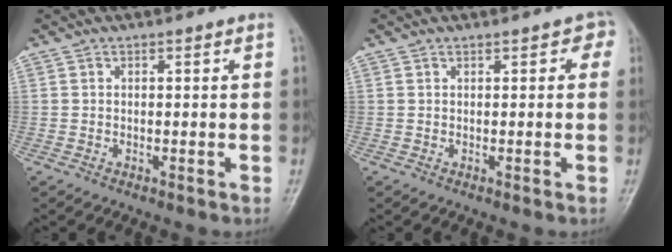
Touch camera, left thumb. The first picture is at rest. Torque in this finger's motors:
{"motor_torque": [-0.16, 0.11, -0.22, 0.06, 0.02]}